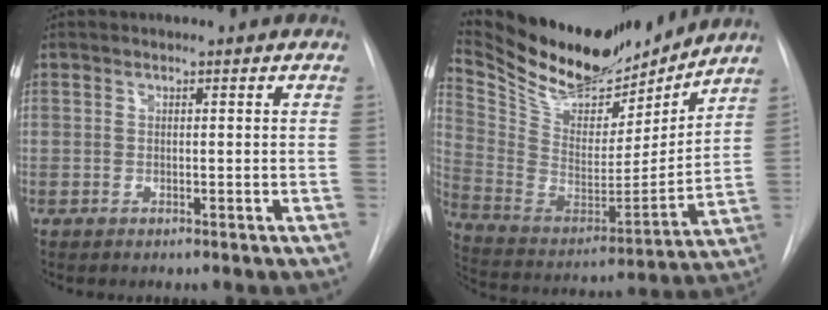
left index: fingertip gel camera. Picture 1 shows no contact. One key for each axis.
{"total": 23.5, "fx": 20.7, "fy": 7.1, "fz": 8.7, "tx": -0.176, "ty": -0.020, "tz": 0.338}